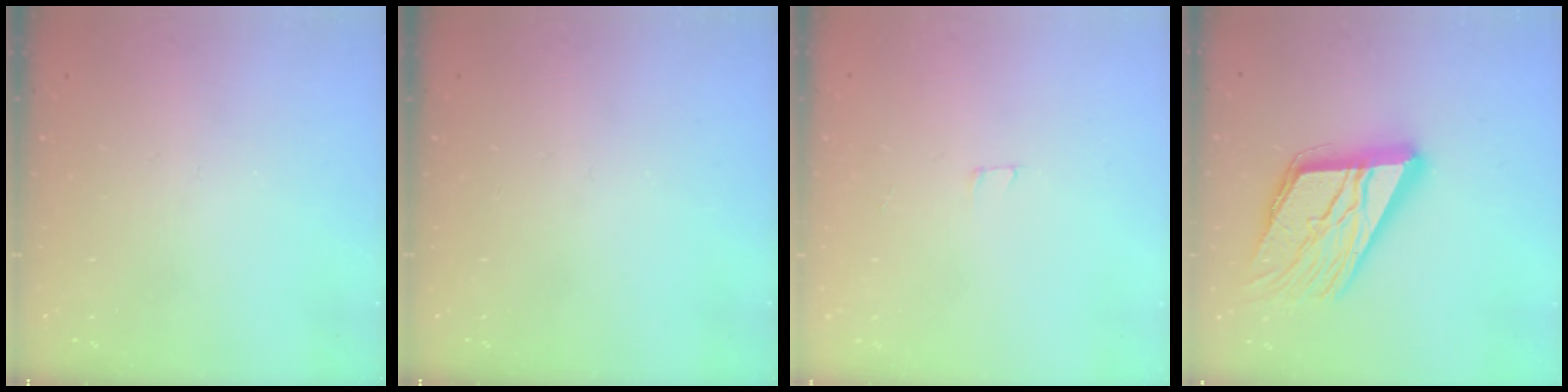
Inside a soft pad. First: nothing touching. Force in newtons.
{"total": 0.0}
{"total": 1.8, "press": 1.8, "slide": 0.1}
{"total": 19.6, "press": 19.5, "slide": 1.9}